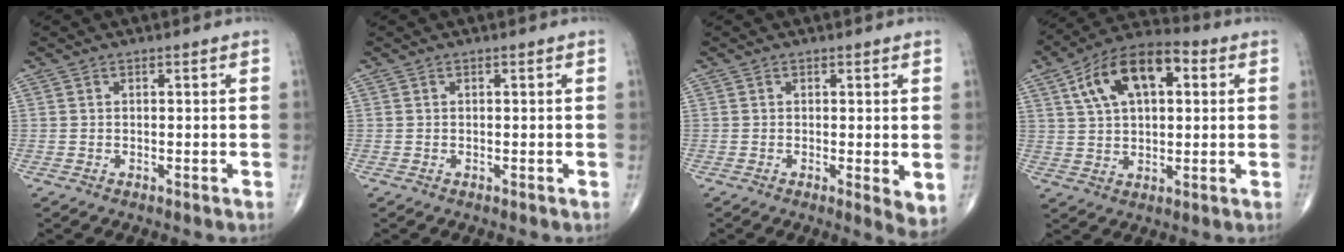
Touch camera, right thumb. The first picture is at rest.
{"total": 0.0}
{"total": 3.7, "force": [-0.1, 1.0, 3.6], "torque": [-0.053, -0.014, -0.005]}
{"total": 15.2, "force": [4.9, 8.1, 11.9], "torque": [-0.189, 0.019, 0.075]}